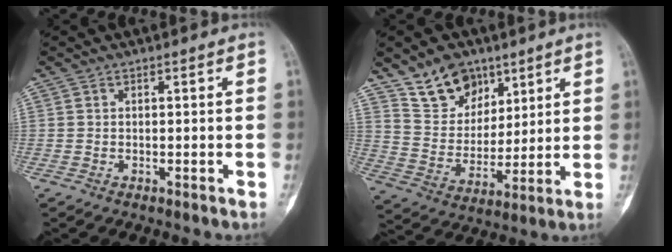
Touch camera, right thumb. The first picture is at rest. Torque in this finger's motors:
{"motor_torque": [-0.19, 0.19, 0.03, 0.09, 0.04]}